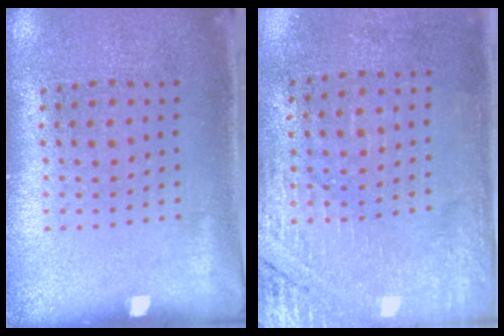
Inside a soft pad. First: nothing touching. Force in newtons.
{"total": 2.7, "press": 2.4, "slide": 1.2}